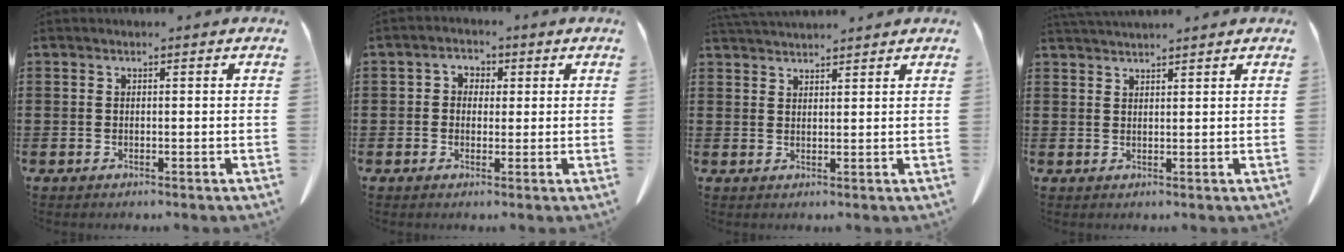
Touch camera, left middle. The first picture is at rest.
{"total": 2.1, "force": [-0.1, 1.9, 0.9], "torque": [-0.025, 0.011, -0.005]}
{"total": 2.6, "force": [2.6, 0.1, 0.2], "torque": [-0.011, -0.005, 0.051]}
{"total": 1.9, "force": [1.9, -0.1, 0.2], "torque": [-0.009, -0.002, 0.038]}